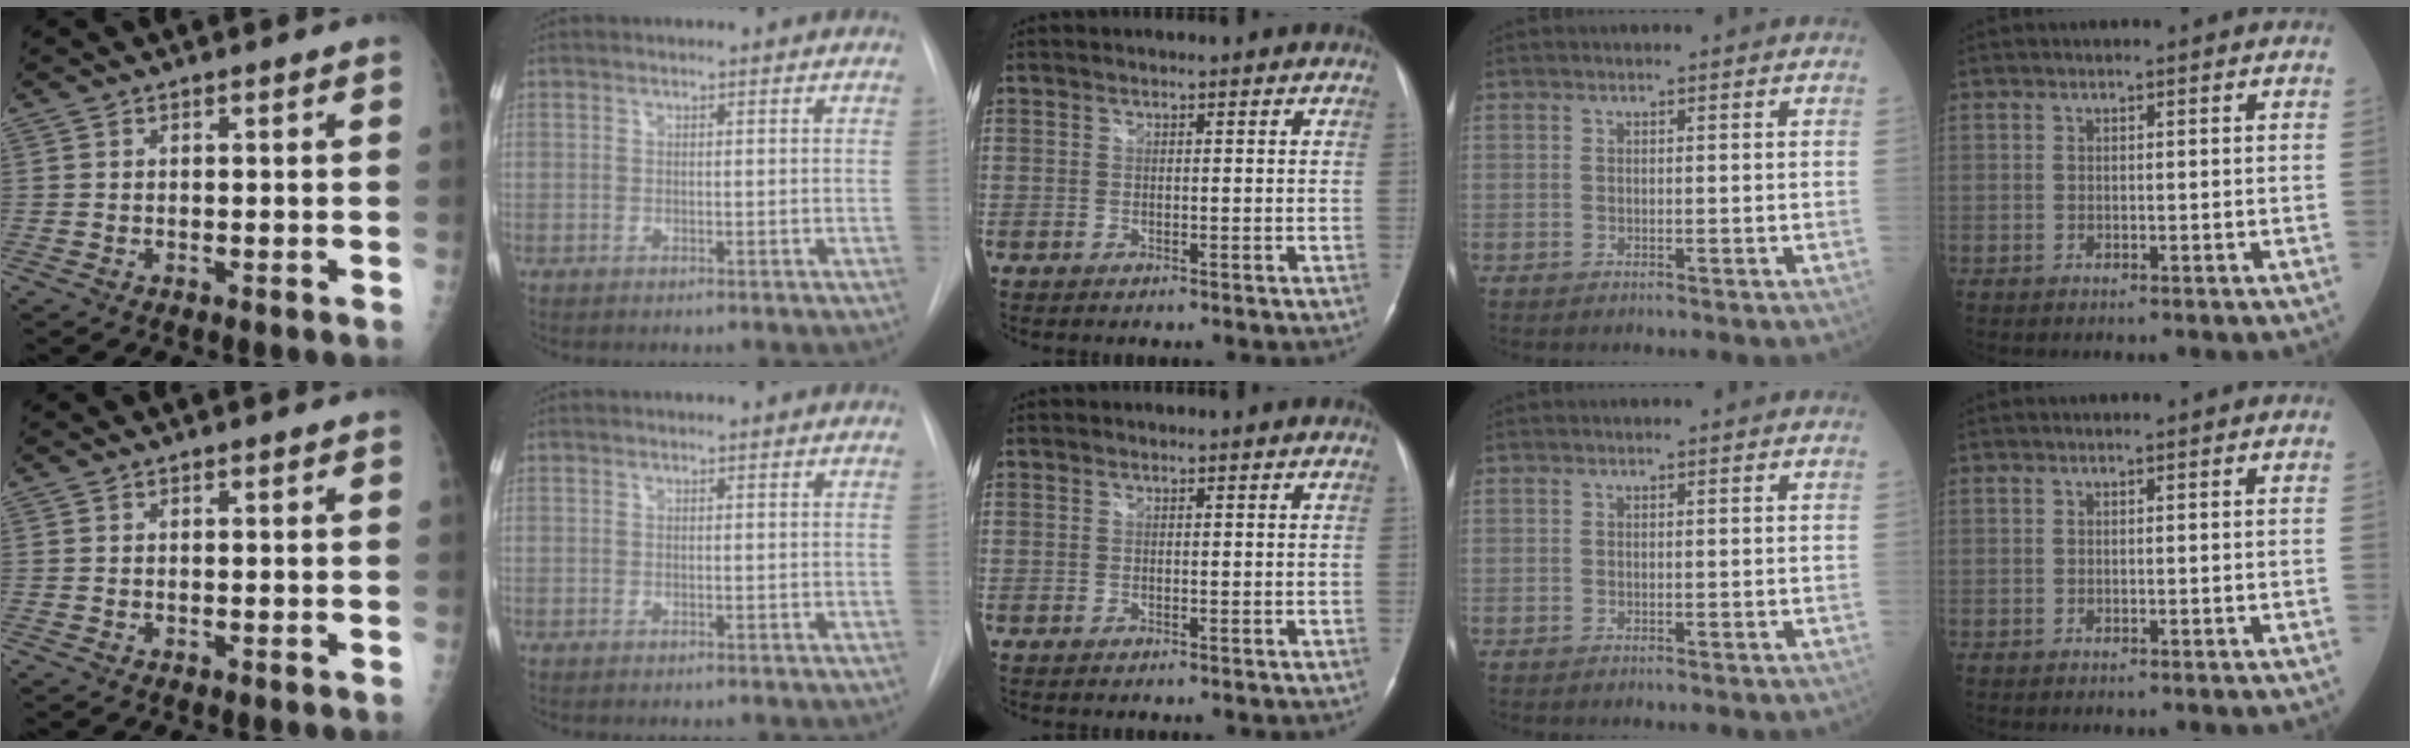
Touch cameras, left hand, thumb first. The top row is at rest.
{}